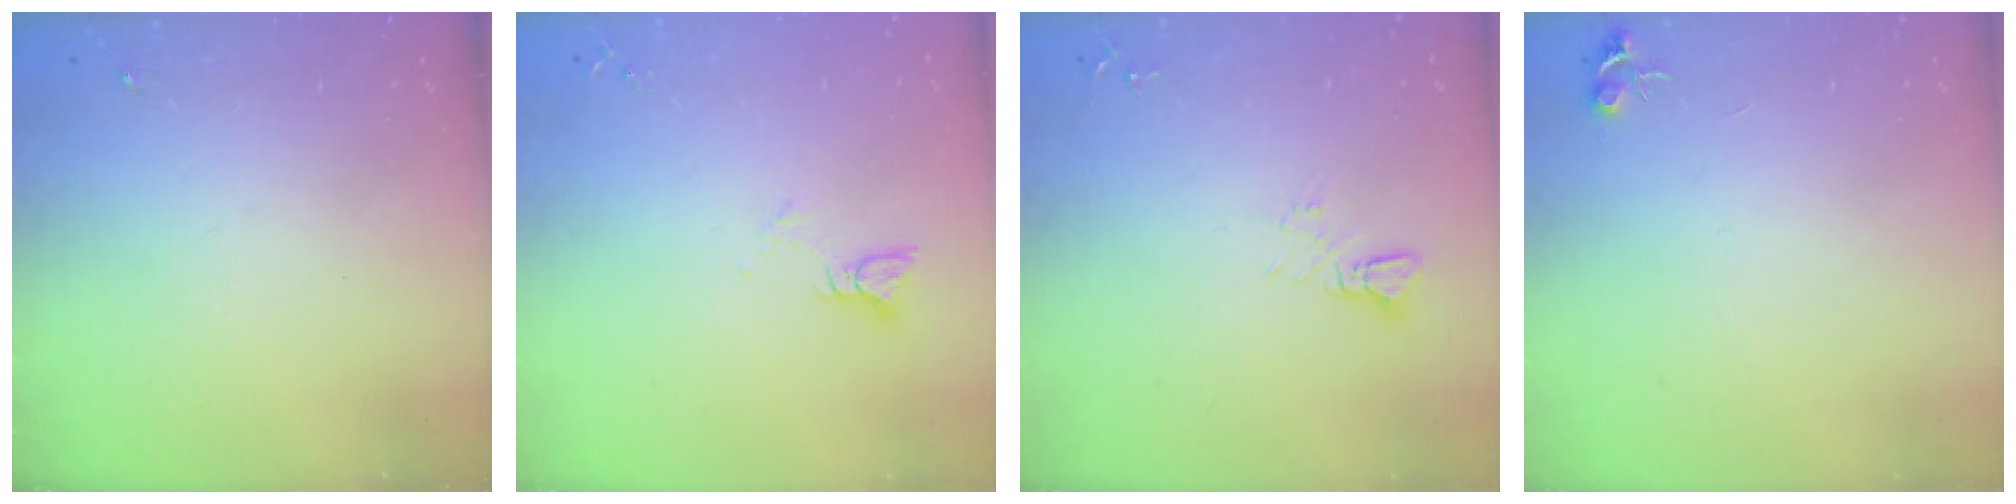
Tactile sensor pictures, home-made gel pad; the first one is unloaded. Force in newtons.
{"total": 3.5, "press": 3.5, "slide": 0.3}
{"total": 3.4, "press": 3.4, "slide": 0.4}
{"total": 4.7, "press": 4.7, "slide": 0.6}